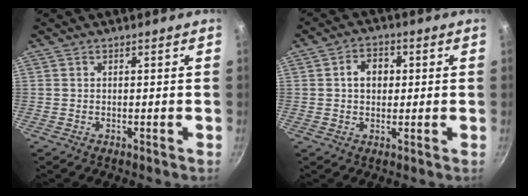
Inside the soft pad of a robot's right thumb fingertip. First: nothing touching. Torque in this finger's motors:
{"motor_torque": [-0.12, 0.16, 0.09, -0.04, 0.00]}